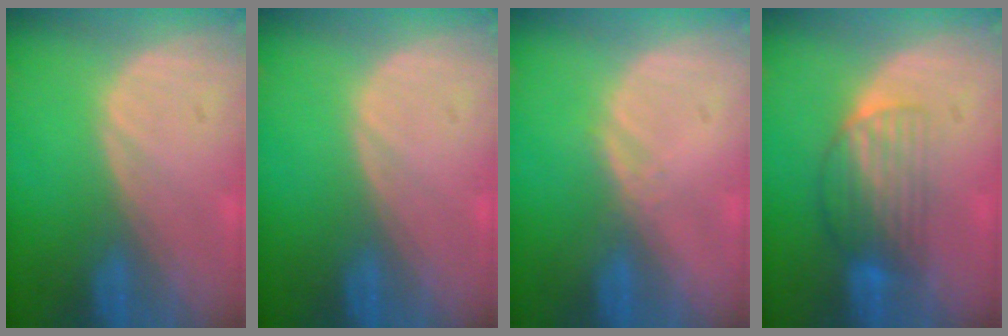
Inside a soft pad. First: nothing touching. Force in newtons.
{"total": 0.0}
{"total": 1.2, "press": 1.0, "slide": 0.7}
{"total": 6.5, "press": 5.5, "slide": 3.5}